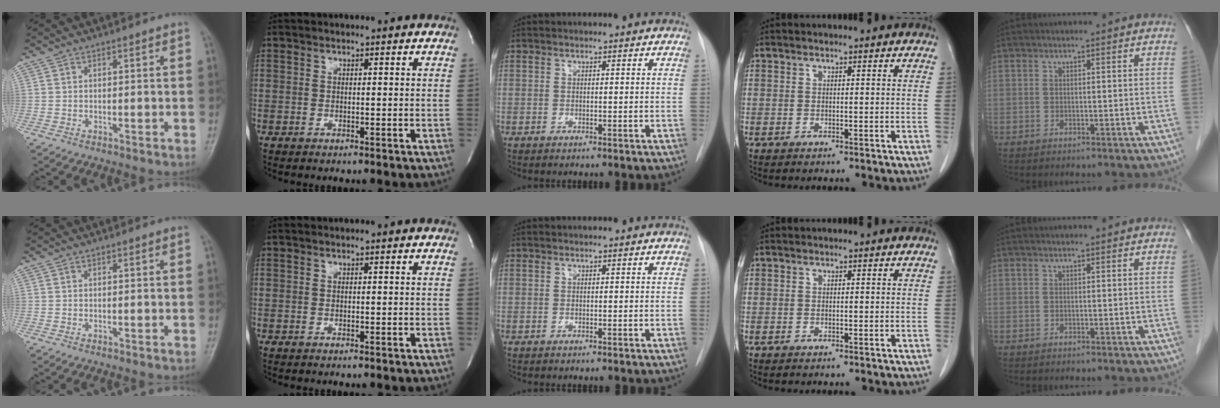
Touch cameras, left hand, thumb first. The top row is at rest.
{}